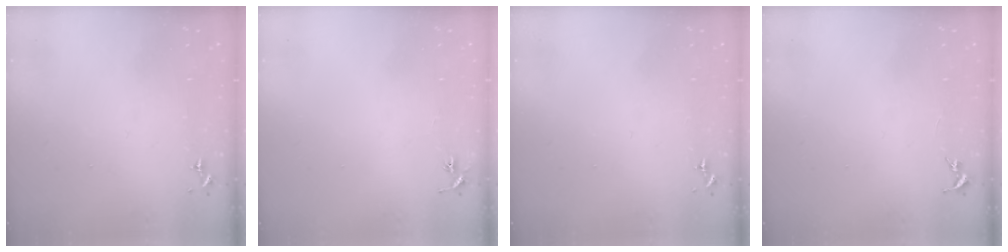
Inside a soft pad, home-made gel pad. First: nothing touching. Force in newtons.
{"total": 2.9, "press": 2.9, "slide": 0.3}
{"total": 0.0}
{"total": 0.0}